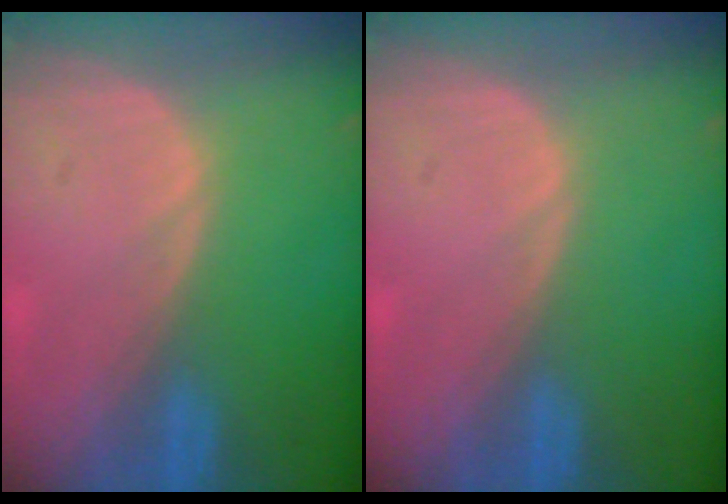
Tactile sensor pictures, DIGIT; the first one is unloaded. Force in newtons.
{"total": 0.0}